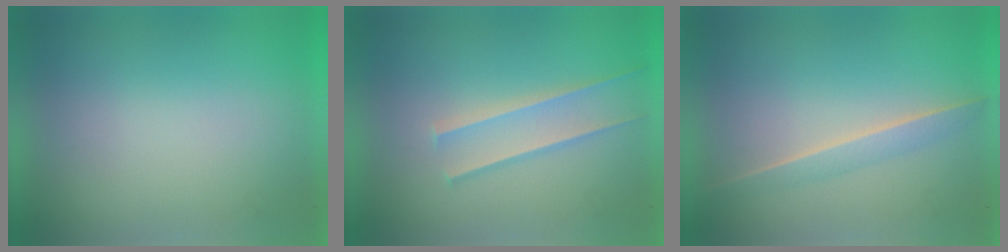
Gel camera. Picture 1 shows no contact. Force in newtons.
{"total": 1.7}
{"total": 1.7}